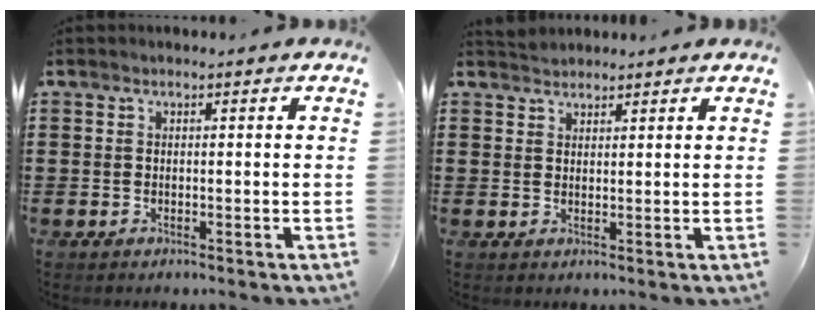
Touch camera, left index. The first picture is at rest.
{"total": 1.9, "force": [1.9, 0.4, -0.1], "torque": [-0.004, 0.004, 0.038]}